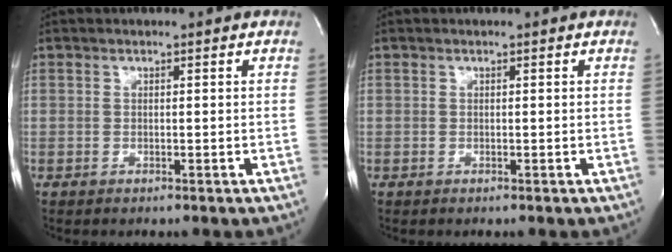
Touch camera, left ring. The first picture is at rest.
{"total": 0.0}